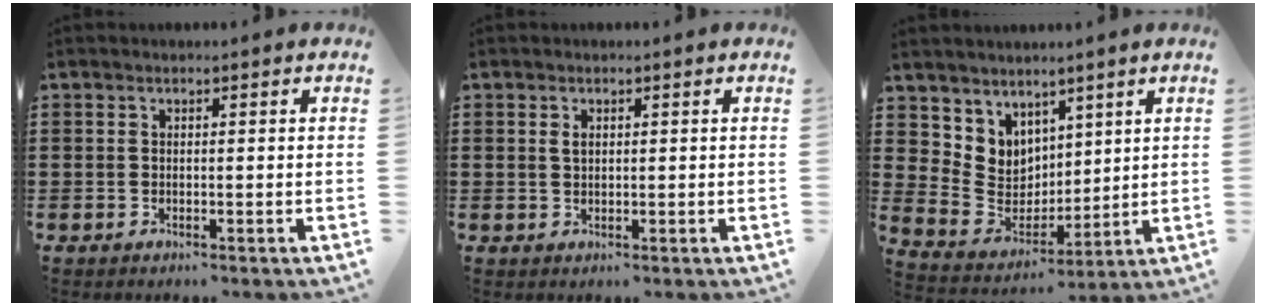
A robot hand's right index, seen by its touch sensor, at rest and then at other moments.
{"total": 1.0, "force": [0.4, 0.6, 0.8], "torque": [-0.017, 0.005, 0.006]}
{"total": 6.2, "force": [3.6, 5.0, -0.1], "torque": [-0.039, -0.032, 0.071]}